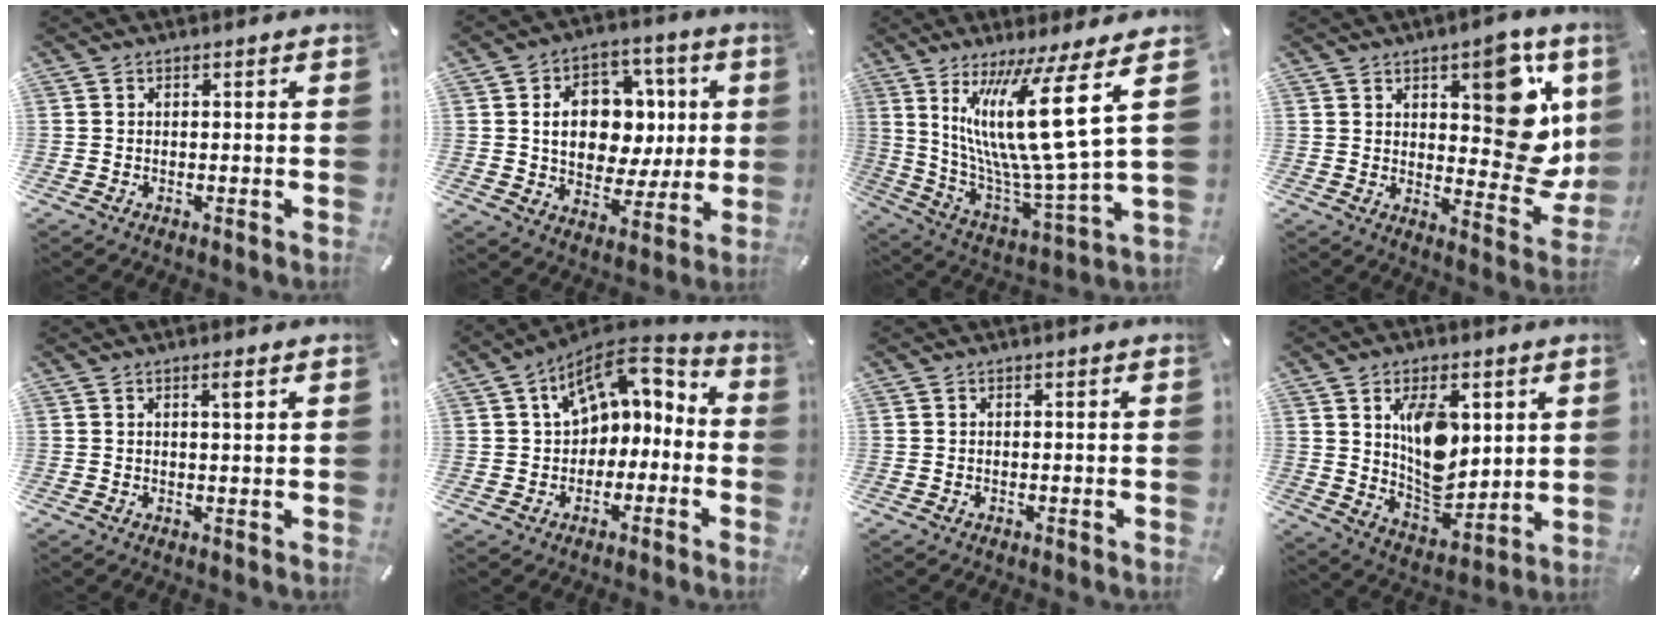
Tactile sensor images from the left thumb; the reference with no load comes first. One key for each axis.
{"total": 13.4, "fx": 1.7, "fy": 10.9, "fz": 7.5, "tx": -0.118, "ty": 0.010, "tz": 0.040}
{"total": 23.6, "fx": 8.4, "fy": 3.4, "fz": 21.8, "tx": -0.436, "ty": -0.066, "tz": 0.123}
{"total": 17.3, "fx": 5.5, "fy": 9.1, "fz": 13.7, "tx": -0.140, "ty": -0.042, "tz": 0.093}
{"total": 2.1, "fx": 1.1, "fy": 0.2, "fz": 1.8, "tx": -0.038, "ty": 0.000, "tz": 0.018}
{"total": 9.6, "fx": 3.7, "fy": 7.2, "fz": 5.2, "tx": -0.084, "ty": -0.016, "tz": 0.069}
{"total": 0.0}
{"total": 12.9, "fx": 4.0, "fy": 8.6, "fz": 8.7, "tx": -0.150, "ty": -0.023, "tz": 0.073}